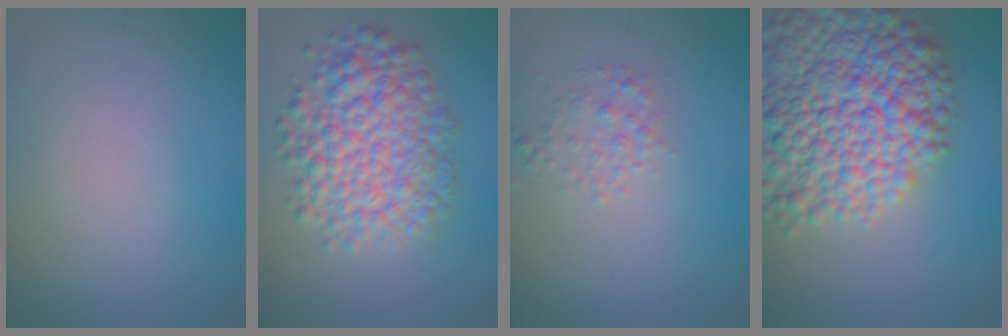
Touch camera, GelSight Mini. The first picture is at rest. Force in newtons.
{"total": 7.0, "press": 7.0, "slide": 0.2}
{"total": 1.5, "press": 1.5, "slide": 0.0}
{"total": 12.8, "press": 12.8, "slide": 0.6}